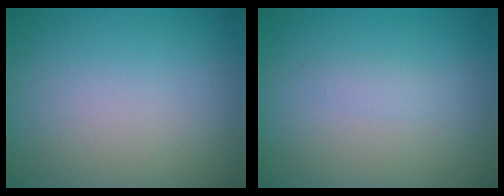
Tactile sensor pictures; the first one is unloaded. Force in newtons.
{"total": 0.8, "press": 0.8, "slide": 0.1}